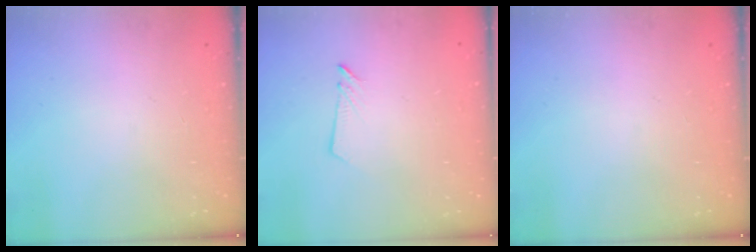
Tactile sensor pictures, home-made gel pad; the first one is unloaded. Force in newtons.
{"total": 2.9, "press": 2.9, "slide": 0.3}
{"total": 0.0}